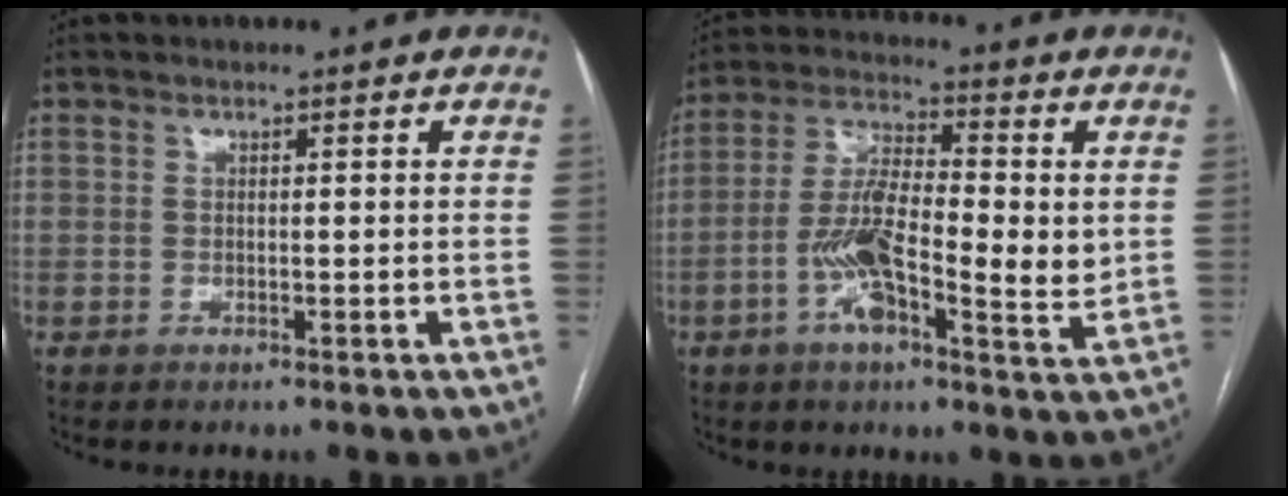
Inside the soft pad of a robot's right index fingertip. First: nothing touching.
{"total": 12.9, "force": [-1.3, 3.7, 12.3], "torque": [-0.229, 0.007, -0.031]}